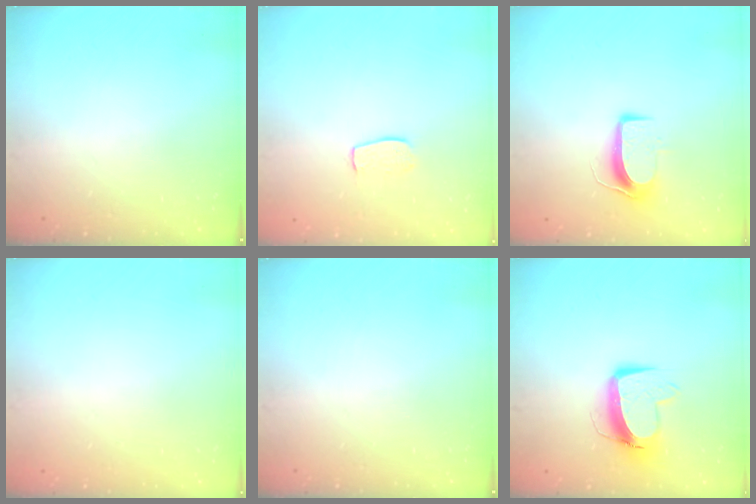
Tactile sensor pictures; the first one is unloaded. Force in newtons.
{"total": 6.6, "press": 6.6, "slide": 0.2}
{"total": 8.9, "press": 8.9, "slide": 0.7}
{"total": 0.0}
{"total": 0.0}
{"total": 10.9, "press": 10.8, "slide": 1.2}